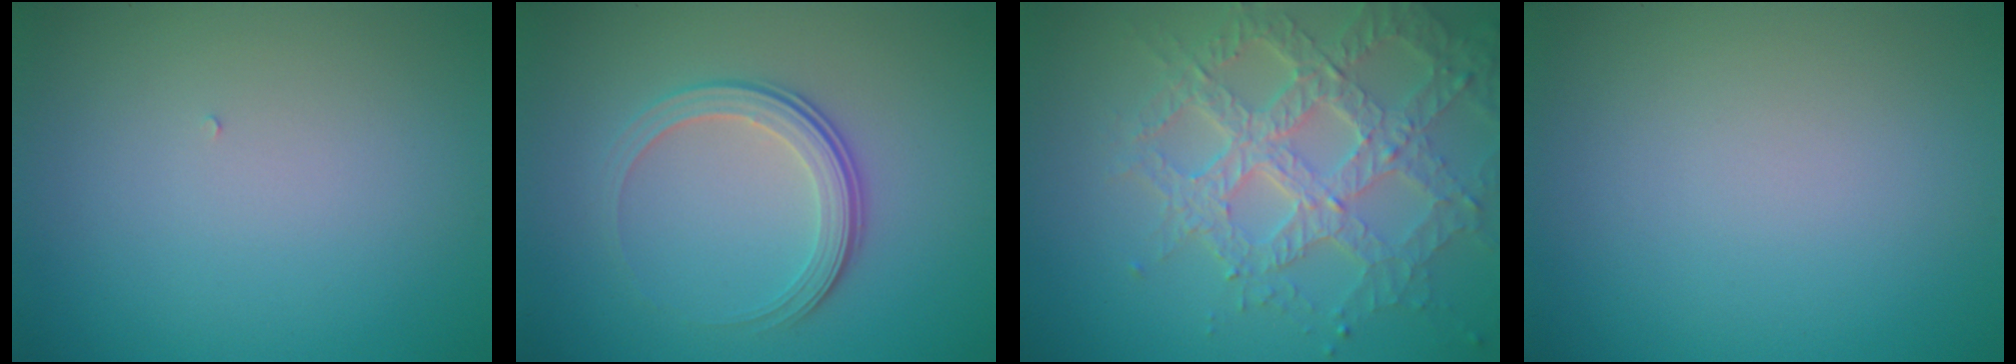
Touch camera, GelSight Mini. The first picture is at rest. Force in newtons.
{"total": 3.5, "press": 2.6, "slide": 2.4}
{"total": 7.4, "press": 5.4, "slide": 5.0}
{"total": 0.0}